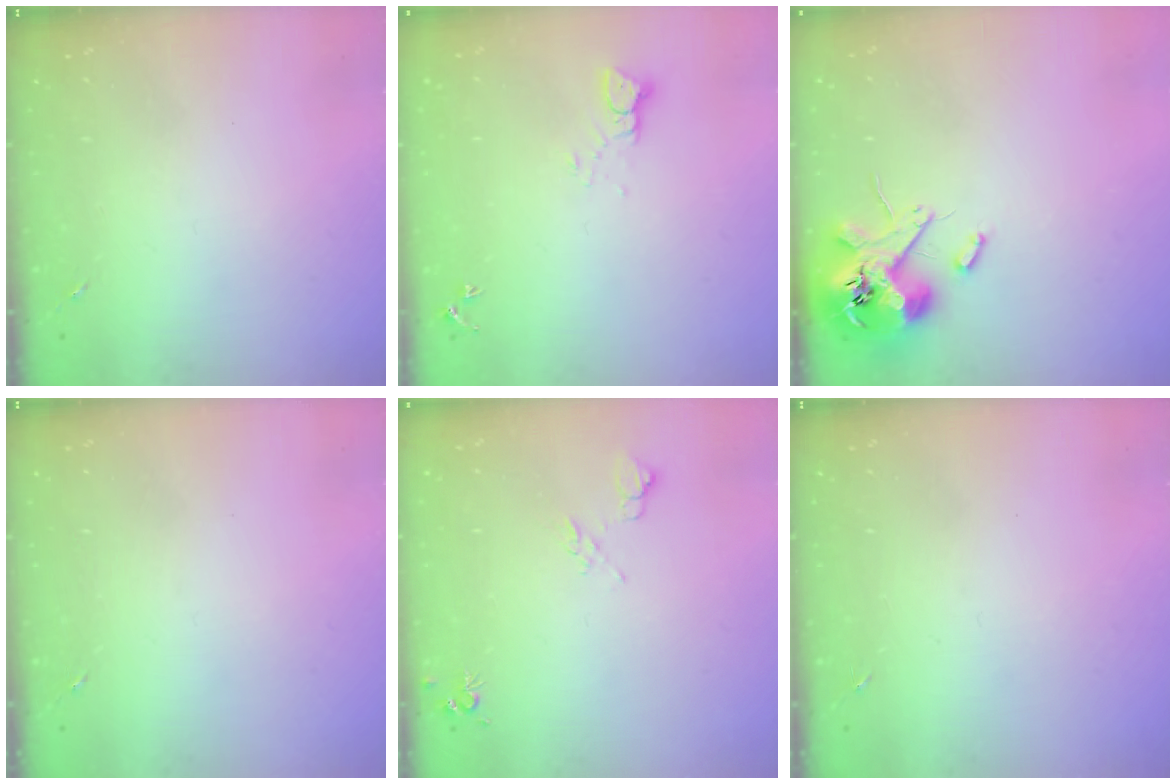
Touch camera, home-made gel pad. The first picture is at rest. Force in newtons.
{"total": 3.1, "press": 3.1, "slide": 0.1}
{"total": 12.3, "press": 12.2, "slide": 1.9}
{"total": 0.0}
{"total": 6.4, "press": 6.3, "slide": 1.1}
{"total": 0.0}